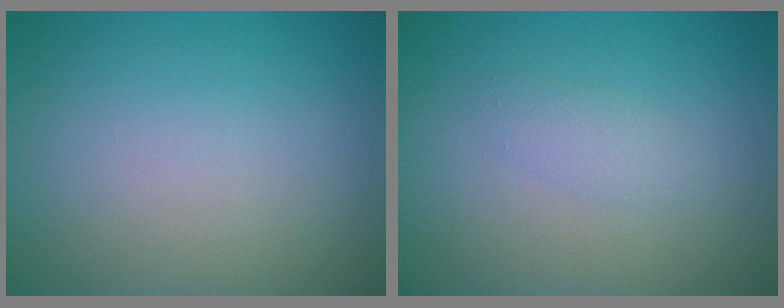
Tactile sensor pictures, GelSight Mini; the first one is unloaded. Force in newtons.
{"total": 1.3, "press": 1.3, "slide": 0.1}